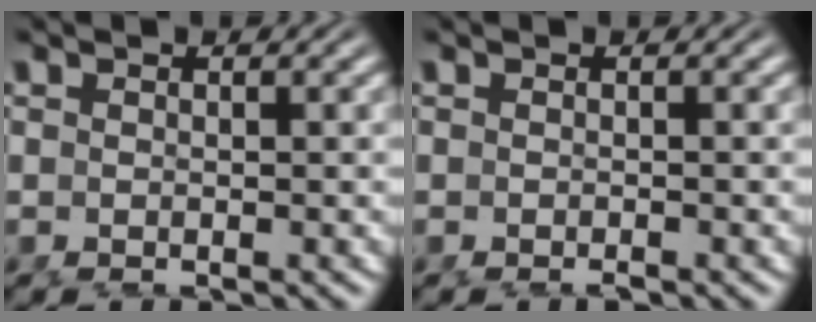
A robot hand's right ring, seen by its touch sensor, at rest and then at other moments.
{"total": 0.6, "force": [-0.5, -0.3, 0.1], "torque": [0.000, 0.000, -0.009]}